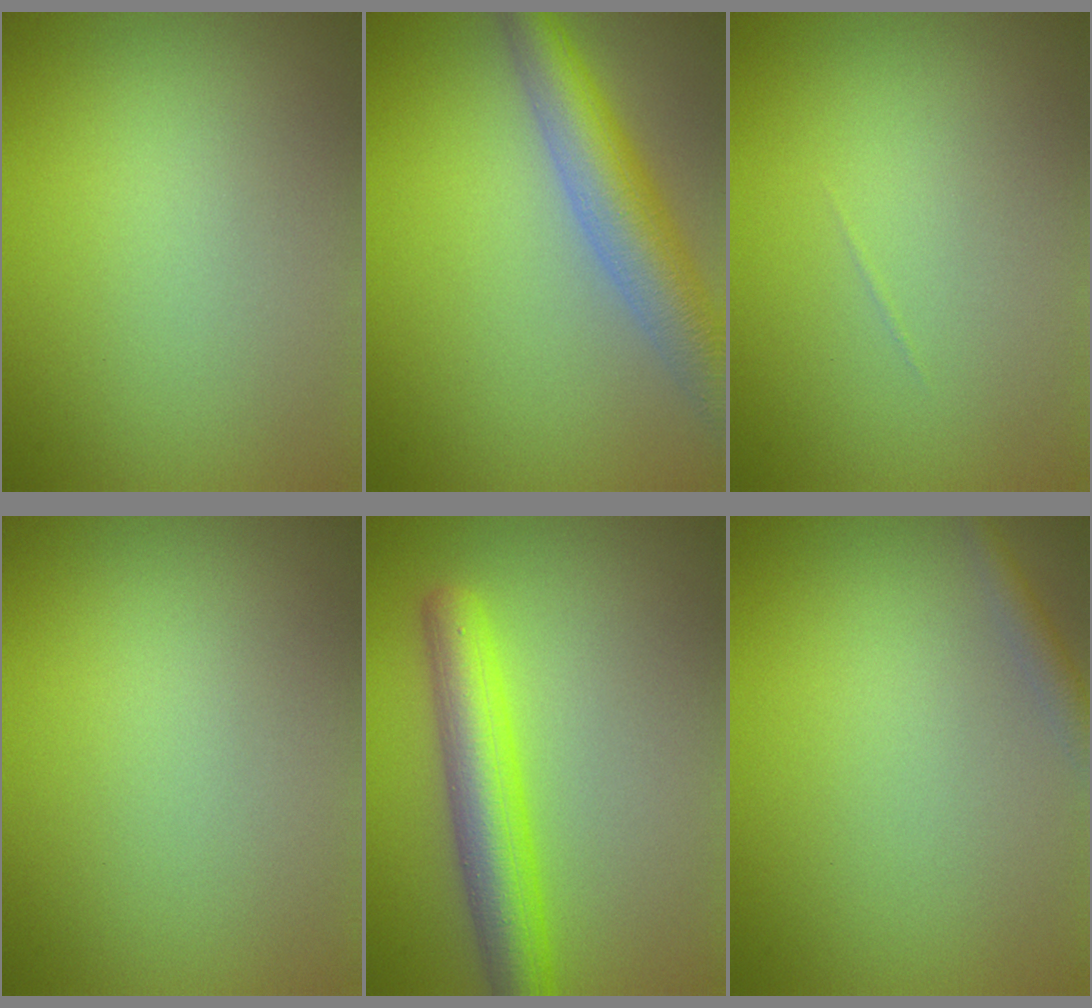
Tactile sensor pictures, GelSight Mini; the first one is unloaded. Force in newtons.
{"total": 6.2, "press": 6.2, "slide": 0.1}
{"total": 0.0}
{"total": 0.0}
{"total": 5.5, "press": 5.5, "slide": 0.2}
{"total": 1.4, "press": 1.4, "slide": 0.1}